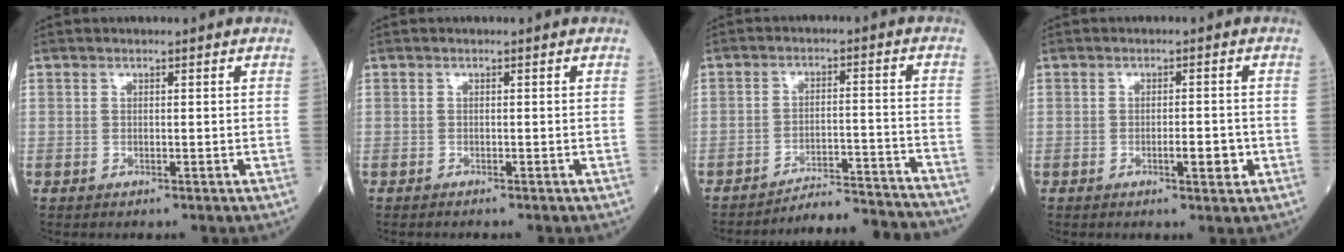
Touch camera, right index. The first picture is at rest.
{"total": 0.6, "force": [-0.6, 0.0, 0.2], "torque": [-0.001, -0.001, -0.011]}
{"total": 15.0, "force": [-14.9, -0.6, 2.0], "torque": [-0.003, 0.010, -0.197]}
{"total": 3.0, "force": [-1.0, 0.7, 2.7], "torque": [-0.040, 0.001, -0.012]}